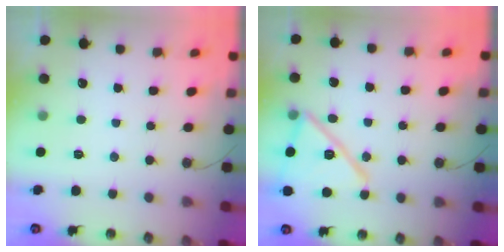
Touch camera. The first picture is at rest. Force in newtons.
{"total": 14.9, "press": 14.7, "slide": 2.5}